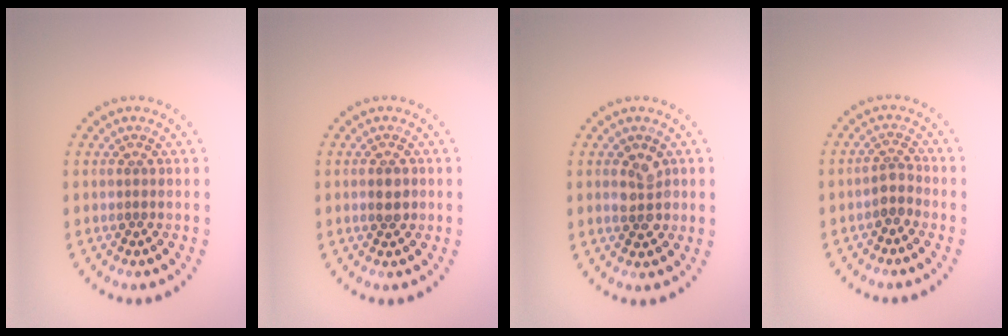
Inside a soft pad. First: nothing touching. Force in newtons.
{"total": 1.6, "press": 1.6, "slide": 0.2}
{"total": 2.6, "press": 2.6, "slide": 0.1}
{"total": 1.7, "press": 1.4, "slide": 1.0}